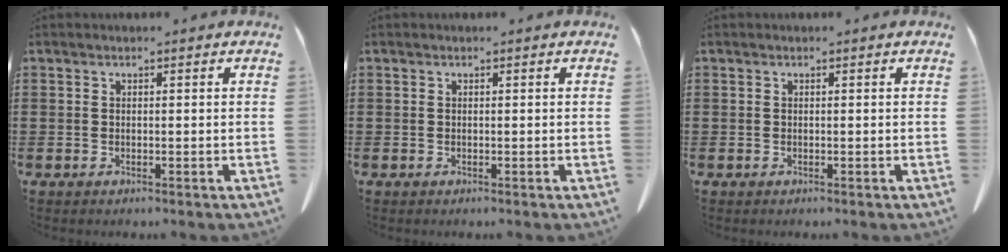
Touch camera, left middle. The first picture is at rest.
{"total": 0.0}
{"total": 0.0}